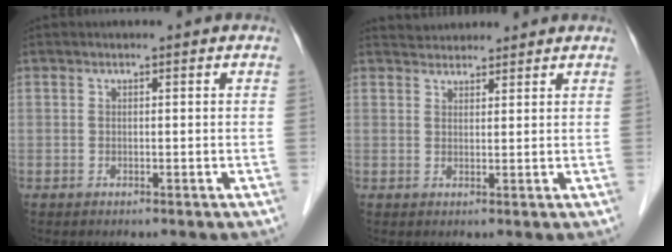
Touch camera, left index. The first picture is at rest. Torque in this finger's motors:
{"motor_torque": [0.10, -0.01, 0.04, 0.01]}